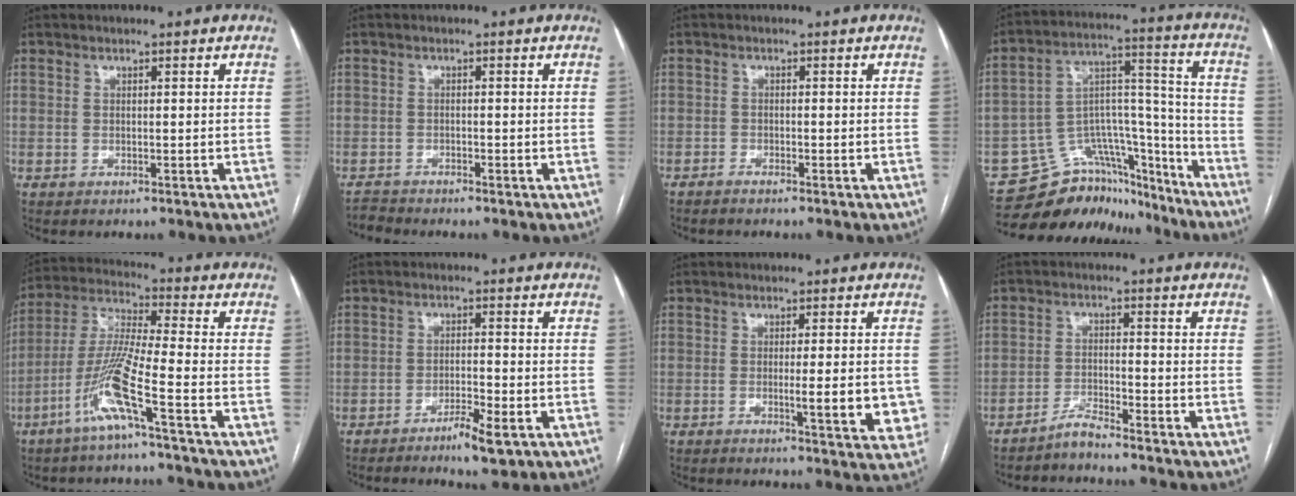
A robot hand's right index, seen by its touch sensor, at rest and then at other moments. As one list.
[{"total": 1.6, "force": [-1.5, -0.1, -0.6], "torque": [0.012, -0.011, -0.029]}, {"total": 0.9, "force": [-0.9, 0.0, 0.3], "torque": [-0.007, 0.000, -0.016]}, {"total": 17.2, "force": [-15.0, 7.4, 4.0], "torque": [-0.059, 0.073, -0.231]}, {"total": 10.8, "force": [-5.4, -0.8, 9.3], "torque": [-0.198, -0.007, -0.114]}, {"total": 4.8, "force": [-2.7, 0.7, 3.9], "torque": [-0.067, -0.003, -0.043]}, {"total": 7.1, "force": [-1.2, 1.4, 6.8], "torque": [-0.080, -0.010, -0.015]}, {"total": 2.9, "force": [-2.8, -0.4, 0.6], "torque": [-0.012, -0.012, -0.056]}]